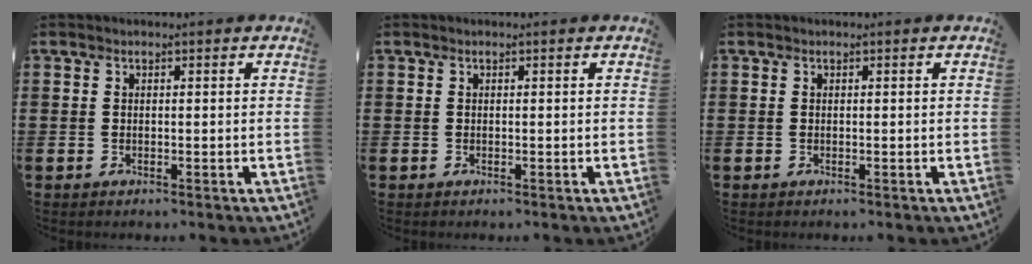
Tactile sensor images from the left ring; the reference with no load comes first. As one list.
[{"total": 0.0}, {"total": 0.0}]